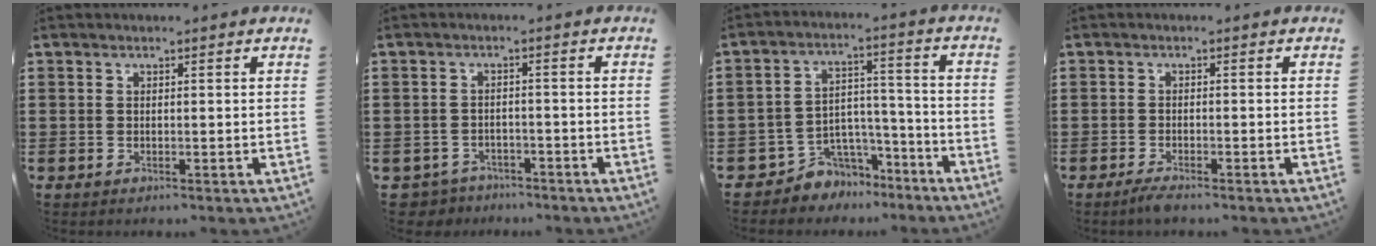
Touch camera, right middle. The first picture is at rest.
{"total": 3.0, "force": [-2.9, 0.9, -0.2], "torque": [-0.014, -0.002, -0.067]}
{"total": 6.3, "force": [-5.3, 3.4, 0.1], "torque": [-0.018, 0.016, -0.105]}
{"total": 1.6, "force": [-1.3, 0.0, 0.9], "torque": [-0.023, -0.004, -0.027]}